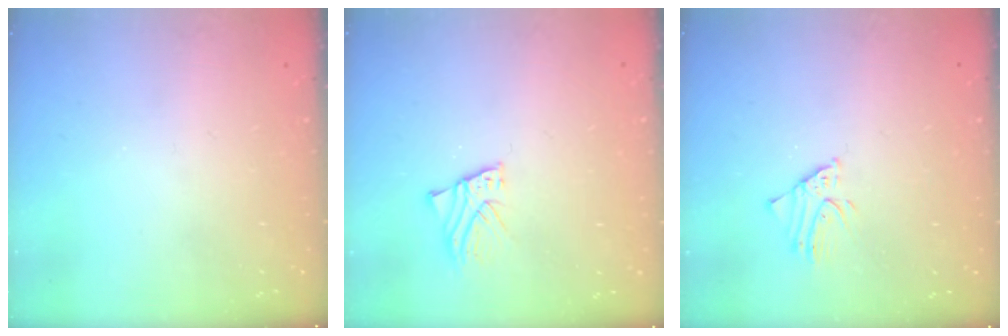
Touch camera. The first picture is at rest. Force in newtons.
{"total": 1.8, "press": 1.8, "slide": 0.1}
{"total": 2.2, "press": 2.2, "slide": 0.1}